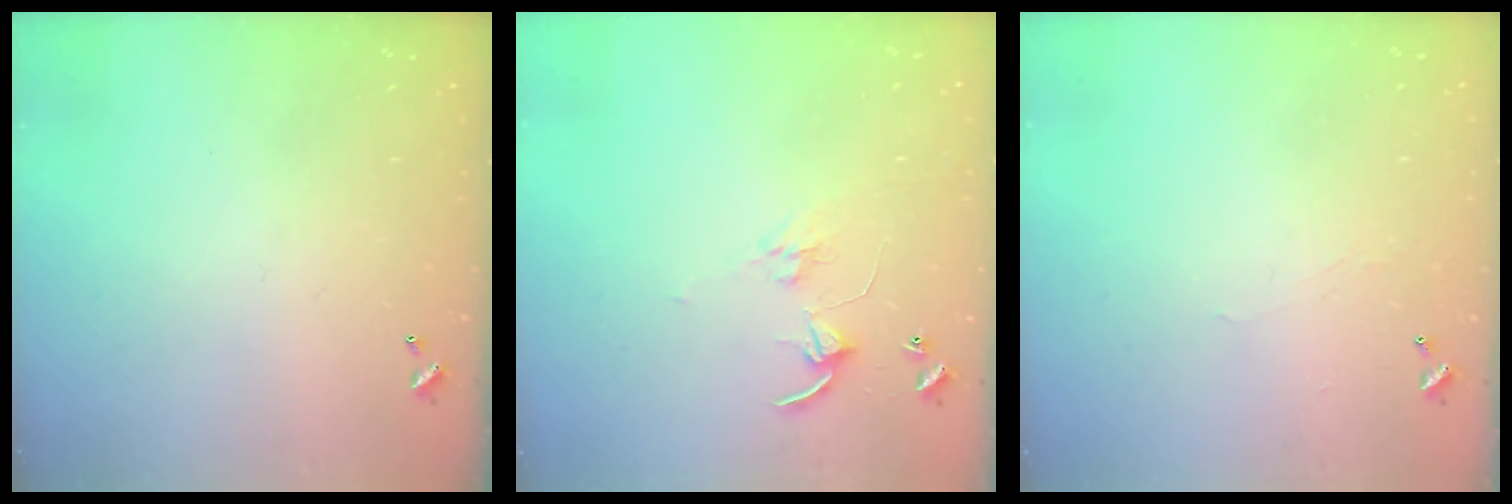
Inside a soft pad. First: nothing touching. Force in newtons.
{"total": 3.2, "press": 3.2, "slide": 0.0}
{"total": 0.9, "press": 0.7, "slide": 0.4}